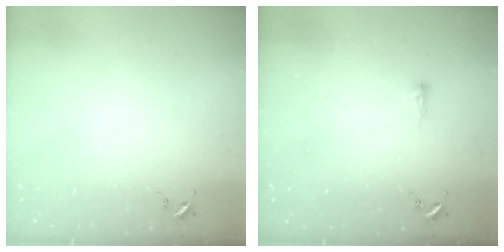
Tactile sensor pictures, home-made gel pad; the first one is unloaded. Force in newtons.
{"total": 4.5, "press": 4.4, "slide": 0.7}